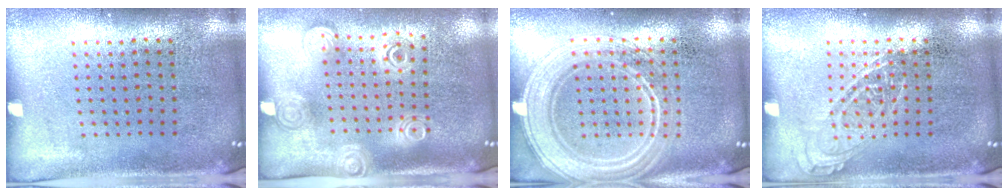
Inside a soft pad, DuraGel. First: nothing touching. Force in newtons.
{"total": 1.7, "press": 1.4, "slide": 1.0}
{"total": 2.5, "press": 2.5, "slide": 0.4}
{"total": 1.8, "press": 1.8, "slide": 0.2}